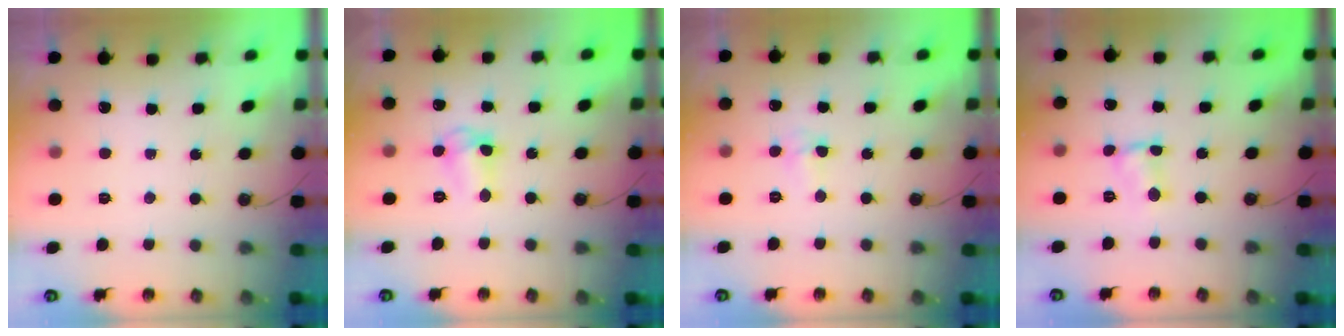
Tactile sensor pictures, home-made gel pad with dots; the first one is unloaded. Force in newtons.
{"total": 5.7, "press": 5.7, "slide": 0.6}
{"total": 3.0, "press": 2.9, "slide": 0.7}
{"total": 1.8, "press": 1.8, "slide": 0.3}